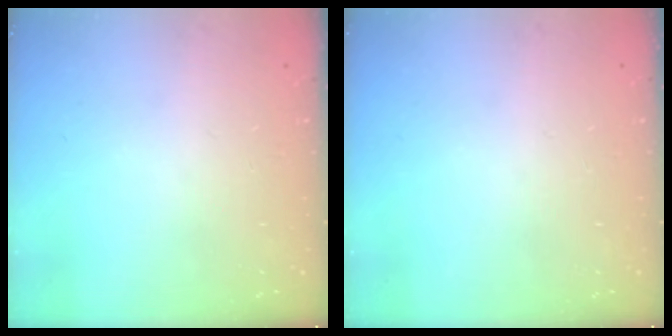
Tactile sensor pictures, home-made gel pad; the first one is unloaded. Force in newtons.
{"total": 0.0}